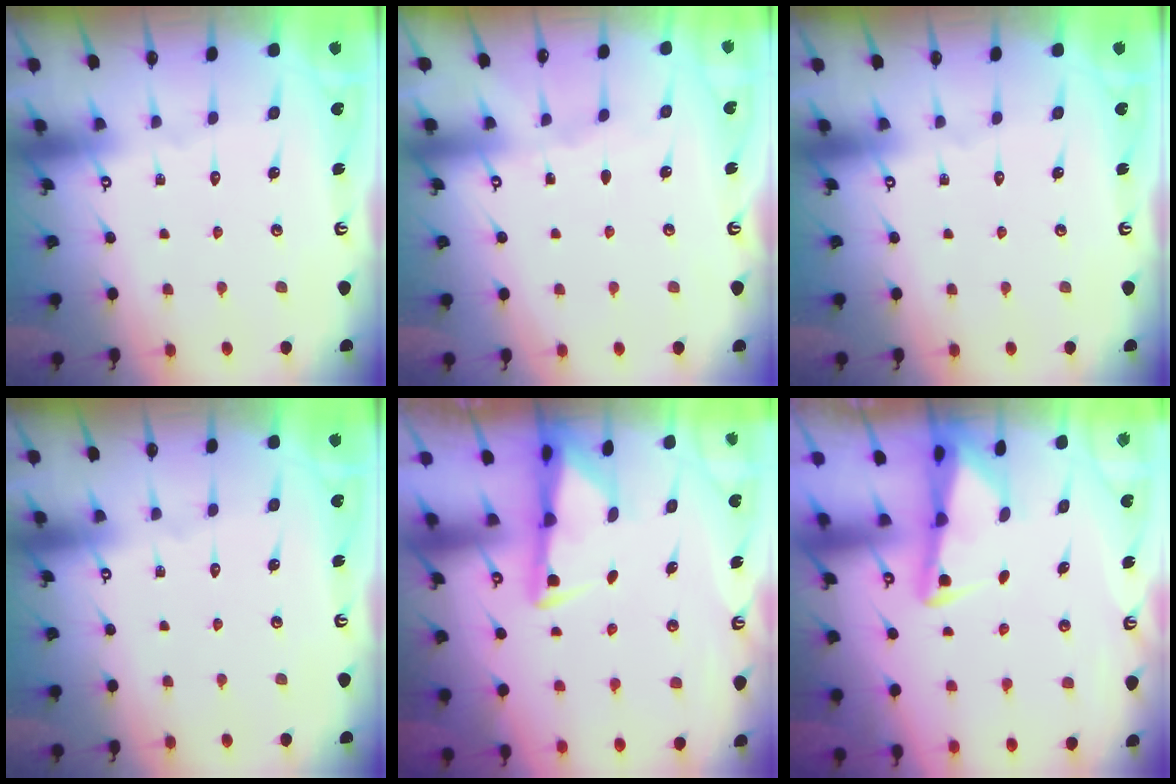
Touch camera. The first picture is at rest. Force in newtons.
{"total": 2.7, "press": 2.7, "slide": 0.4}
{"total": 0.0}
{"total": 0.0}
{"total": 3.0, "press": 2.9, "slide": 0.6}
{"total": 2.5, "press": 2.5, "slide": 0.2}